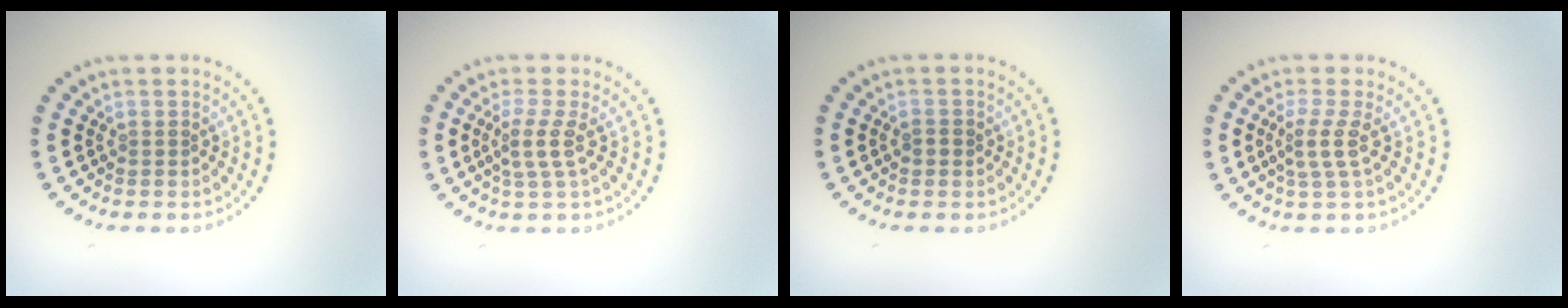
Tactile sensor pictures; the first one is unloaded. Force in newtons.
{"total": 2.2, "press": 1.6, "slide": 1.5}
{"total": 1.0, "press": 1.0, "slide": 0.1}
{"total": 2.2, "press": 1.6, "slide": 1.5}